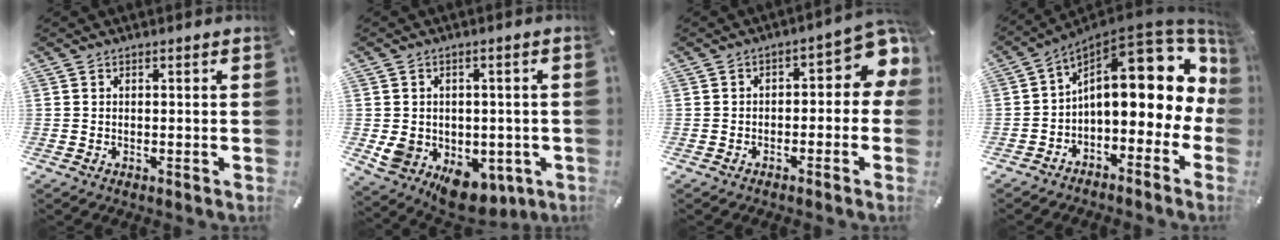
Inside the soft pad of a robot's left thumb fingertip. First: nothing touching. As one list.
[{"total": 9.6, "force": [-2.5, 7.9, 4.8], "torque": [-0.076, -0.004, -0.035]}, {"total": 8.2, "force": [1.3, 4.6, 6.6], "torque": [-0.082, -0.012, 0.020]}, {"total": 18.3, "force": [5.2, 9.4, 14.8], "torque": [-0.203, -0.054, 0.085]}]